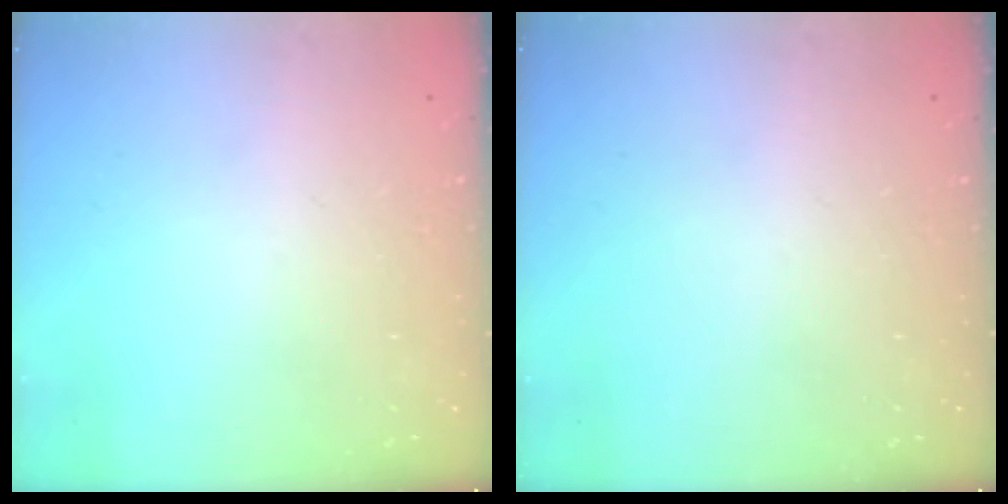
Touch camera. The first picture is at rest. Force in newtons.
{"total": 0.0}